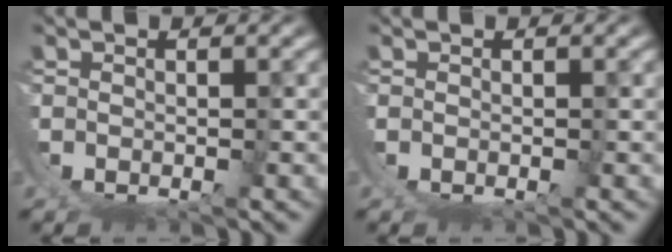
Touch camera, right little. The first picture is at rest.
{"total": 0.0}